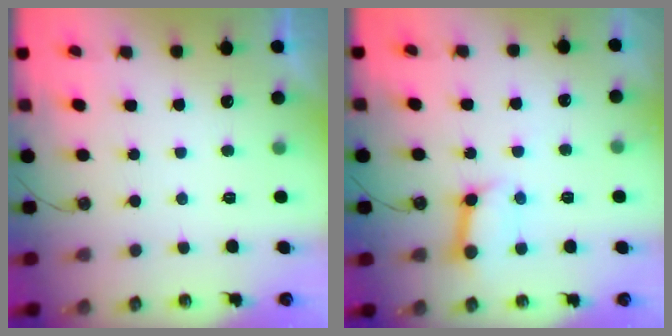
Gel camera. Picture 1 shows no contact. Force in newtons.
{"total": 10.2, "press": 10.2, "slide": 1.2}